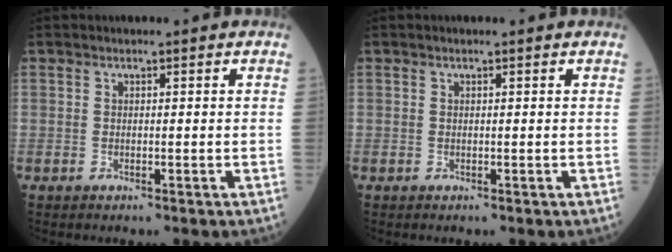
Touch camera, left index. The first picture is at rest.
{"total": 0.0}